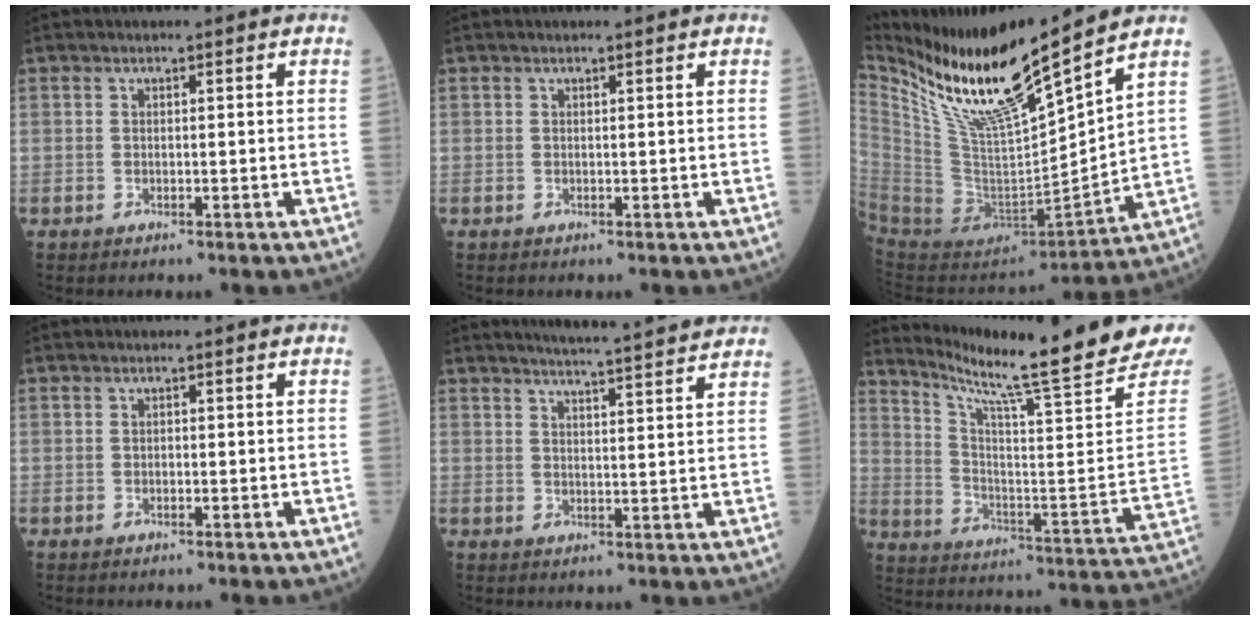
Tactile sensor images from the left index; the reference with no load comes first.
{"total": 0.8, "force": [0.8, -0.1, 0.3], "torque": [-0.008, 0.003, 0.011]}
{"total": 19.1, "force": [14.8, 0.9, 12.0], "torque": [-0.225, -0.025, 0.290]}
{"total": 0.0}
{"total": 12.3, "force": [11.7, -0.3, 4.0], "torque": [-0.061, -0.003, 0.140]}
{"total": 22.7, "force": [19.3, -2.0, 11.7], "torque": [-0.193, -0.087, 0.271]}